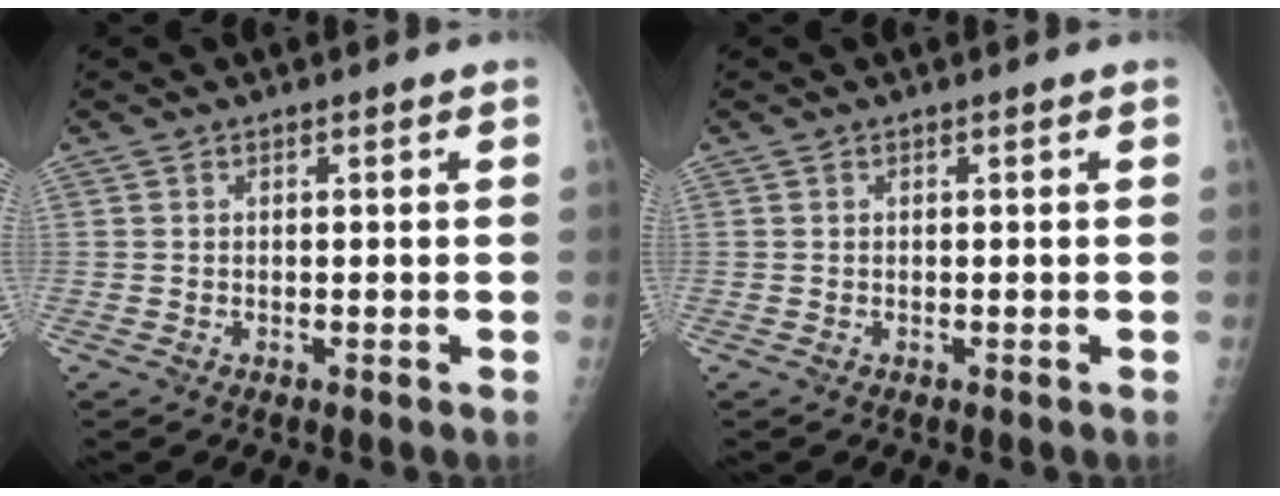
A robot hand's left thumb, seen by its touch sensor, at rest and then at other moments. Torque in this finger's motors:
{"motor_torque": [0.00, 0.00, 0.00, 0.00, 0.00]}